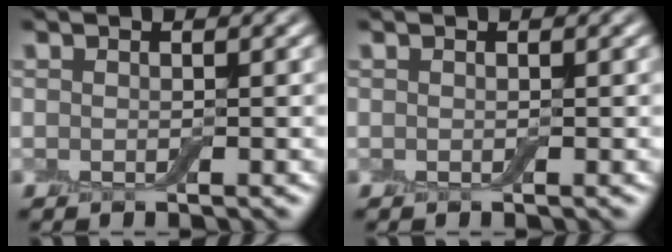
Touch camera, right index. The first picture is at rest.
{"total": 0.0}